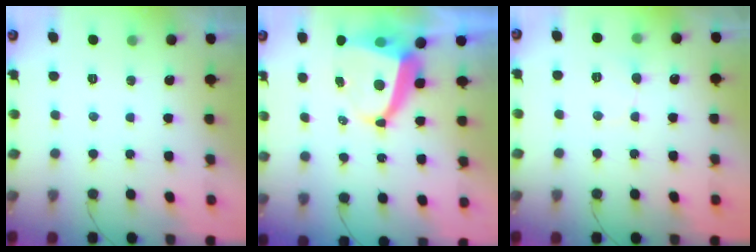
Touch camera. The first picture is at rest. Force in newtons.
{"total": 8.6, "press": 8.5, "slide": 1.0}
{"total": 4.2, "press": 4.2, "slide": 0.5}